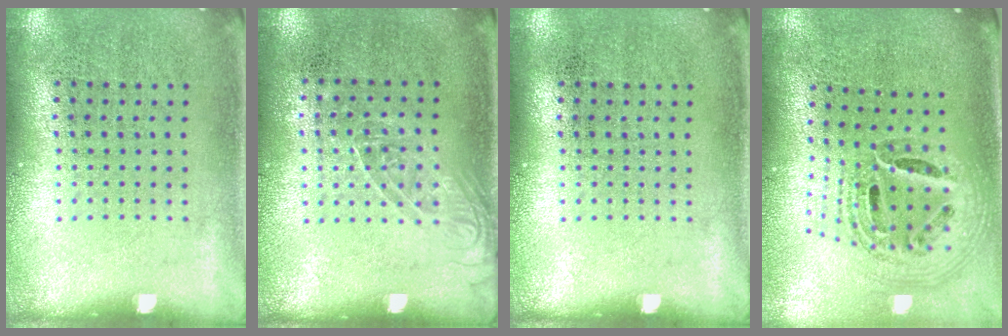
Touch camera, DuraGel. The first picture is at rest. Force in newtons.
{"total": 1.2, "press": 1.1, "slide": 0.7}
{"total": 0.0}
{"total": 1.7, "press": 1.5, "slide": 0.9}